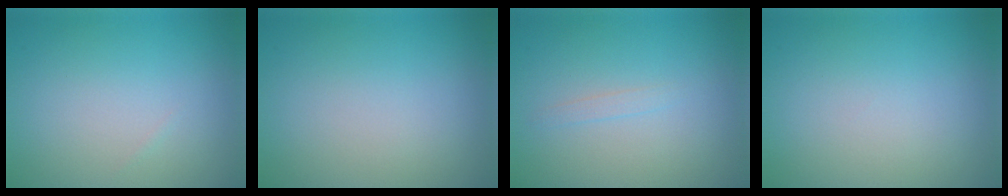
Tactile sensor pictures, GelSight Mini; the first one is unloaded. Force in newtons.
{"total": 0.0}
{"total": 0.7, "press": 0.7, "slide": 0.0}
{"total": 0.0}